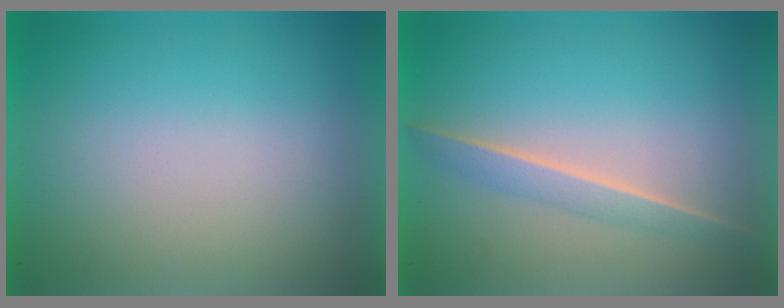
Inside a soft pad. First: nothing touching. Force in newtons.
{"total": 1.7}